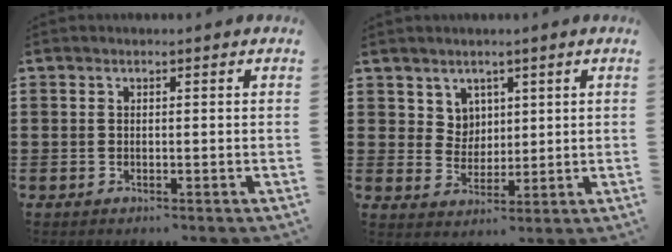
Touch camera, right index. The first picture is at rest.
{"total": 4.4, "force": [2.7, 3.5, 0.4], "torque": [-0.028, 0.007, 0.050]}